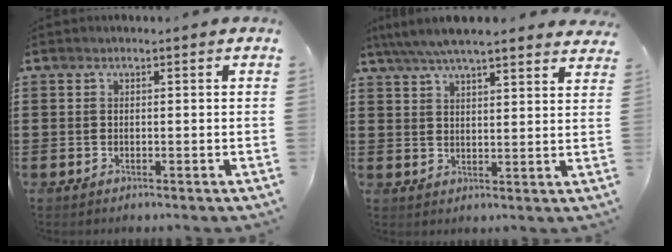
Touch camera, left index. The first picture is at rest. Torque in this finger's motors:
{"motor_torque": [2.14, 0.00, -0.19, -0.21]}